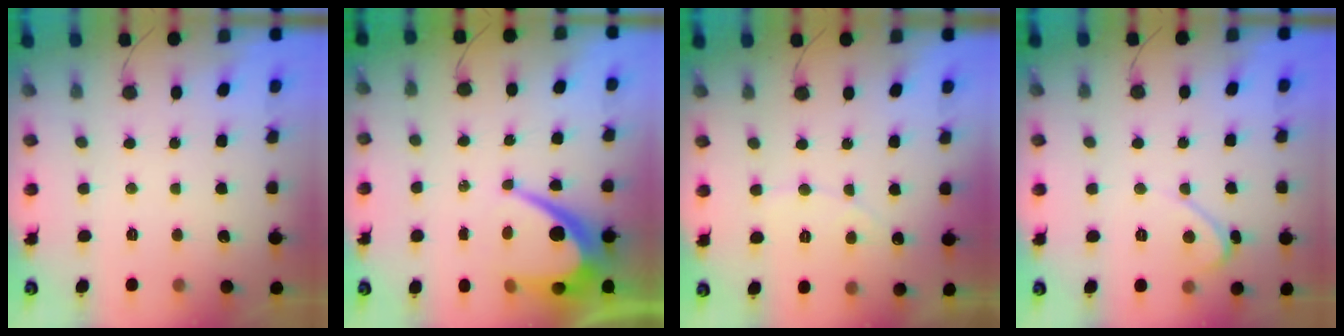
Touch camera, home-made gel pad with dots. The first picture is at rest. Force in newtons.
{"total": 10.1, "press": 10.1, "slide": 0.6}
{"total": 4.3, "press": 4.3, "slide": 0.4}
{"total": 2.5, "press": 2.5, "slide": 0.2}